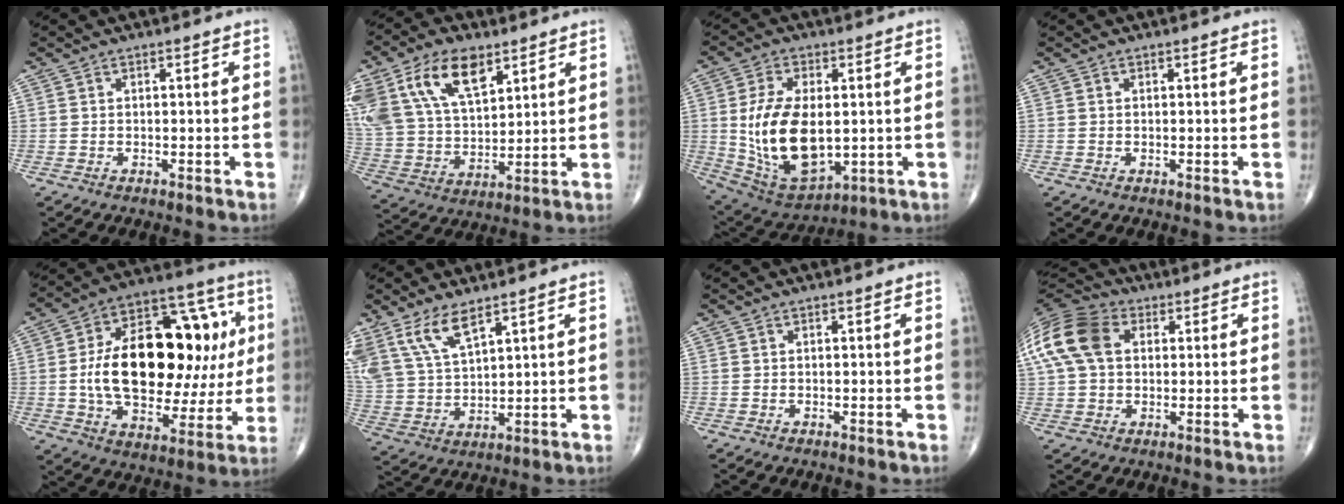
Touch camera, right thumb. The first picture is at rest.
{"total": 21.3, "force": [10.9, 11.8, 14.0], "torque": [-0.286, -0.009, 0.212]}
{"total": 18.1, "force": [0.1, 10.0, 15.0], "torque": [-0.271, -0.013, 0.024]}
{"total": 0.0}
{"total": 30.2, "force": [3.2, 16.6, 25.1], "torque": [-0.371, 0.020, 0.055]}
{"total": 10.9, "force": [7.3, 4.1, 7.0], "torque": [-0.142, -0.025, 0.163]}
{"total": 0.0}
{"total": 15.7, "force": [3.8, 10.9, 10.6], "torque": [-0.233, 0.025, 0.061]}